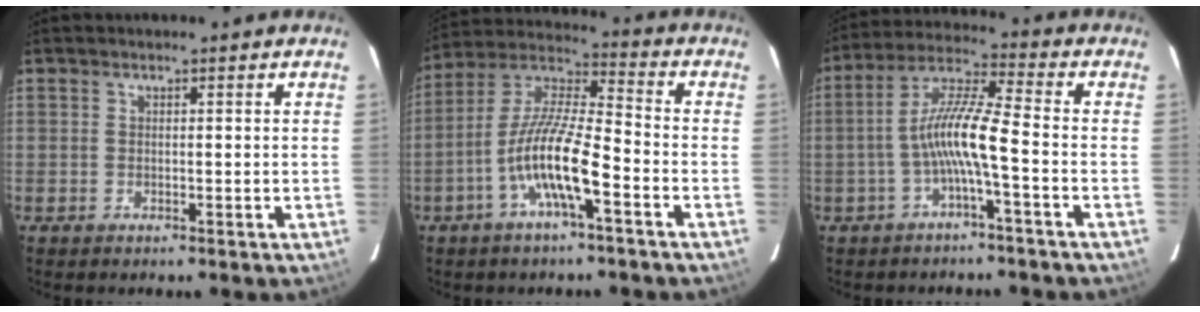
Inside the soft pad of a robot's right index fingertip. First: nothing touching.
{"total": 12.8, "force": [-5.4, 2.1, 11.4], "torque": [-0.227, 0.001, -0.107]}
{"total": 8.7, "force": [-2.9, 0.2, 8.2], "torque": [-0.179, 0.017, -0.055]}